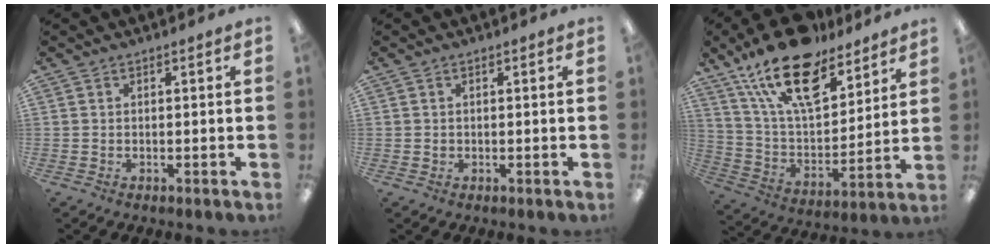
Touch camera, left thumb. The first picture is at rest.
{"total": 0.7, "force": [0.1, 0.7, 0.1], "torque": [-0.002, 0.005, 0.000]}
{"total": 21.3, "force": [14.7, 9.5, 12.1], "torque": [-0.213, -0.085, 0.261]}